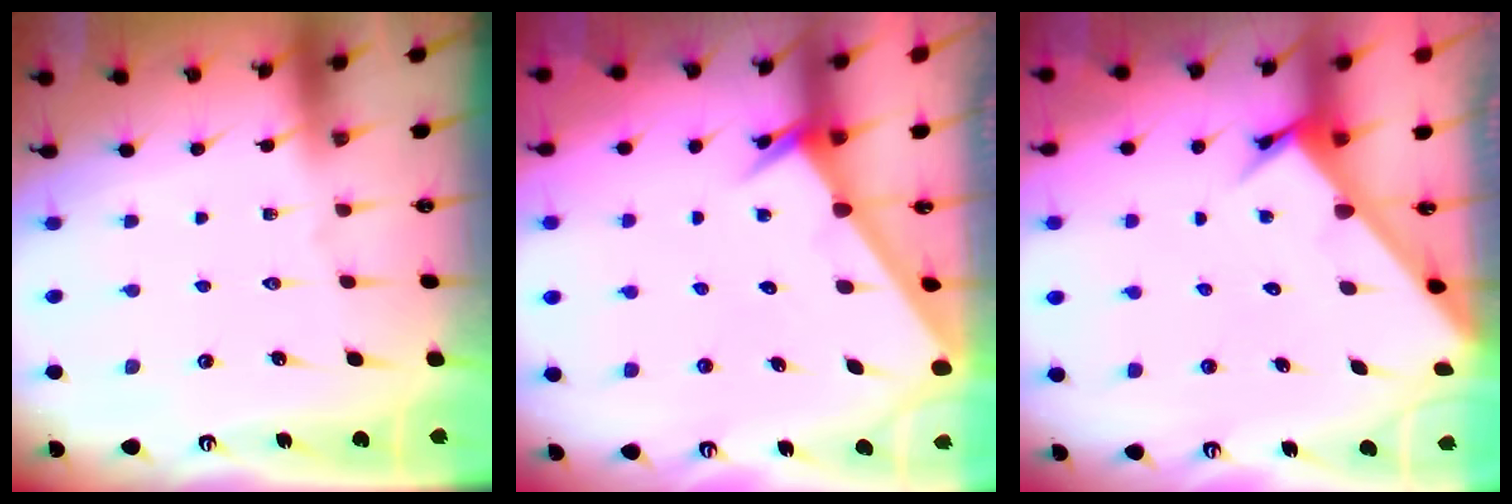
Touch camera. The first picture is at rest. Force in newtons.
{"total": 2.4, "press": 2.4, "slide": 0.1}
{"total": 3.2, "press": 3.2, "slide": 0.2}